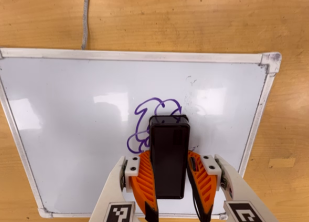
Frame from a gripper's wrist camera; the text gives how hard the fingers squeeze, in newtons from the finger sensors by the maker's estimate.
{"total": 10.0, "left": 10.0, "right": 10.1}